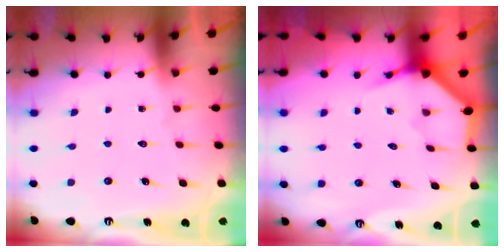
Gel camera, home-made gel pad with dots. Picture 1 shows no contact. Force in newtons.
{"total": 3.6, "press": 3.6, "slide": 0.1}